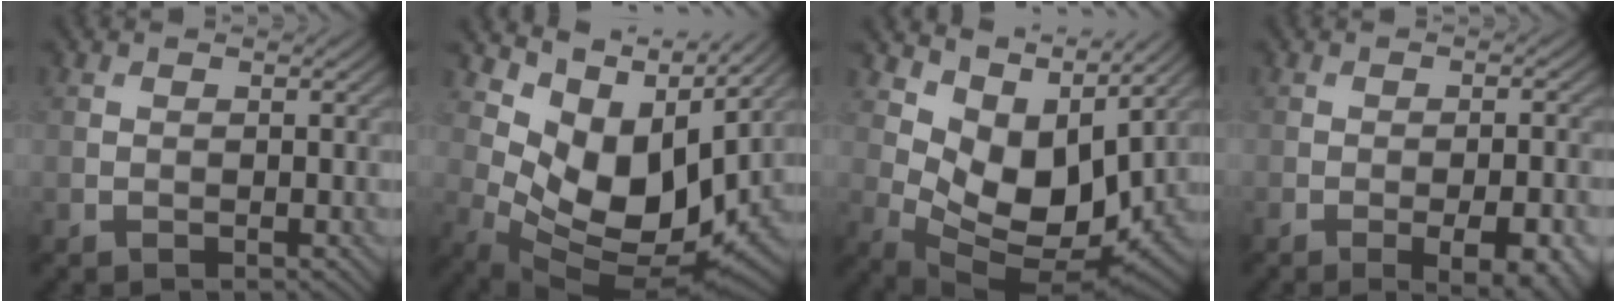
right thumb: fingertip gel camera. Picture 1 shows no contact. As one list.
[{"total": 11.4, "force": [4.4, 6.6, 8.1], "torque": [-0.176, -0.012, 0.093]}, {"total": 10.4, "force": [4.6, 5.8, 7.2], "torque": [-0.158, -0.014, 0.095]}, {"total": 7.2, "force": [-3.2, 2.5, 5.9], "torque": [-0.080, -0.004, -0.029]}]